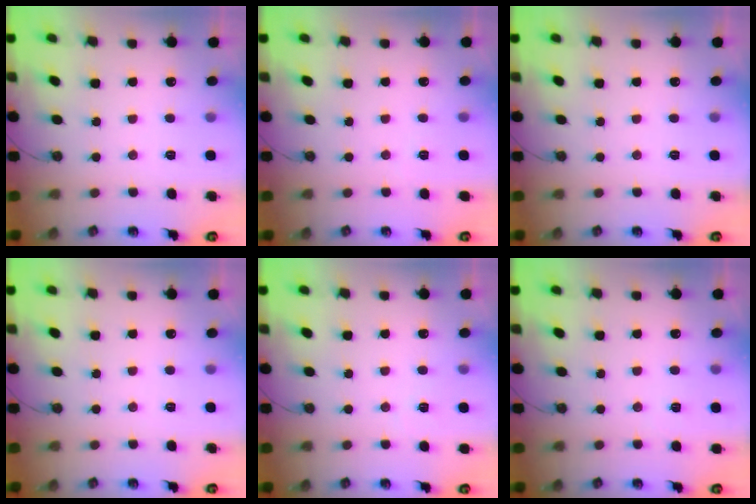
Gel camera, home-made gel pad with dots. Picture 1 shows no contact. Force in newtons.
{"total": 3.1, "press": 2.3, "slide": 2.1}
{"total": 0.0}
{"total": 0.0}
{"total": 2.8, "press": 2.7, "slide": 0.9}
{"total": 1.5, "press": 1.4, "slide": 0.4}